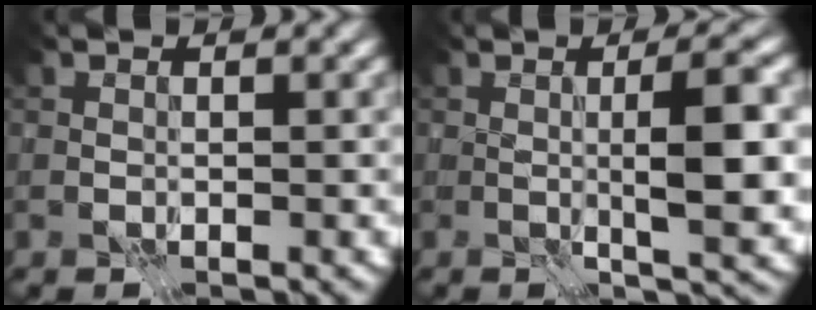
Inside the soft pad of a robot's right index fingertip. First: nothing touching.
{"total": 5.7, "force": [0.0, 0.6, 5.7], "torque": [-0.083, 0.003, 0.000]}